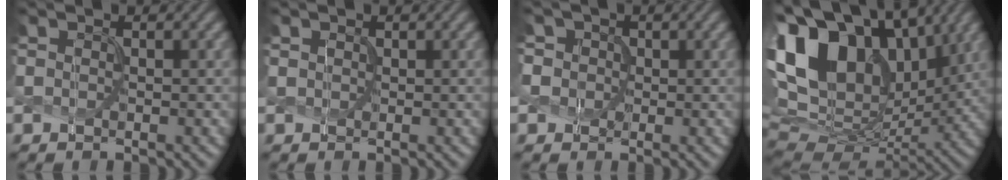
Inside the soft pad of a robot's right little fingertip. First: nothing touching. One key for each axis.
{"total": 0.6, "fx": 0.4, "fy": 0.4, "fz": -0.1, "tx": 0.002, "ty": 0.000, "tz": 0.012}
{"total": 5.2, "fx": 2.0, "fy": 4.4, "fz": 1.9, "tx": -0.039, "ty": 0.023, "tz": 0.007}
{"total": 17.0, "fx": 6.8, "fy": 10.9, "fz": 11.1, "tx": -0.240, "ty": 0.038, "tz": 0.124}